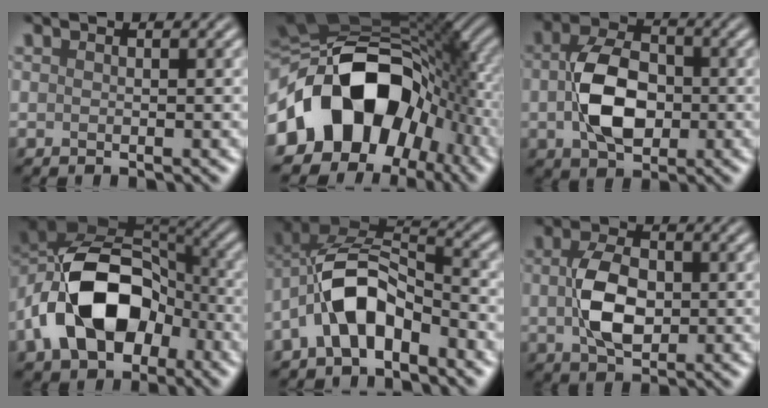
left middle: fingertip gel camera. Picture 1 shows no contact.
{"total": 15.8, "force": [-3.3, 11.0, 10.9], "torque": [-0.179, 0.000, -0.065]}
{"total": 6.6, "force": [-0.4, 4.3, 5.0], "torque": [-0.105, 0.002, -0.007]}
{"total": 12.7, "force": [-4.0, 8.2, 8.9], "torque": [-0.171, 0.002, -0.074]}
{"total": 7.2, "force": [-3.3, 3.7, 5.2], "torque": [-0.097, 0.016, -0.068]}
{"total": 5.3, "force": [0.0, 3.3, 4.1], "torque": [-0.085, 0.003, 0.002]}